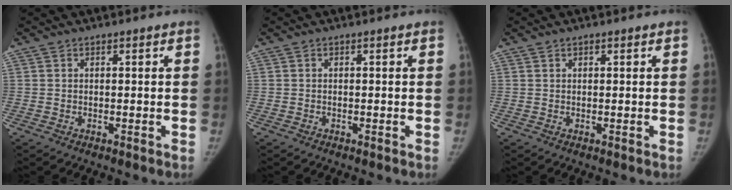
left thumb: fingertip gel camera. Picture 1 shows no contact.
{"total": 0.0}
{"total": 0.6, "force": [0.5, 0.3, 0.3], "torque": [-0.004, -0.003, 0.007]}